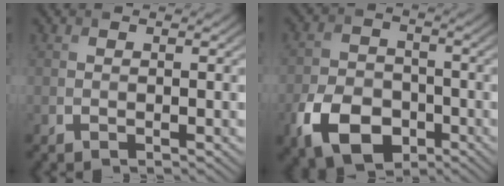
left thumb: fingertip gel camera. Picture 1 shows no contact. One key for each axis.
{"total": 9.3, "fx": -4.4, "fy": 6.2, "fz": 5.3, "tx": -0.117, "ty": -0.016, "tz": -0.086}